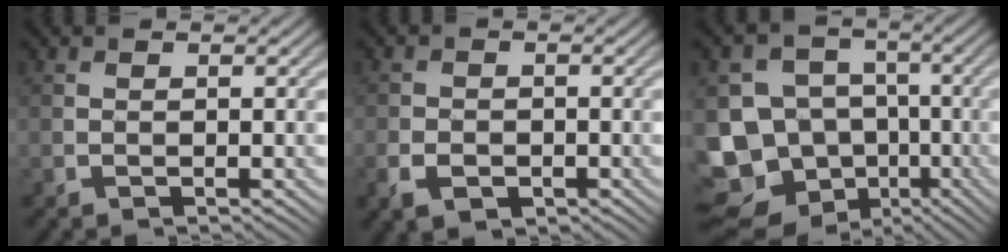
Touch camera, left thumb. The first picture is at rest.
{"total": 3.5, "force": [-1.8, 2.4, 1.8], "torque": [-0.039, -0.008, -0.039]}
{"total": 17.4, "force": [-7.7, 14.7, 5.3], "torque": [-0.164, -0.030, -0.120]}